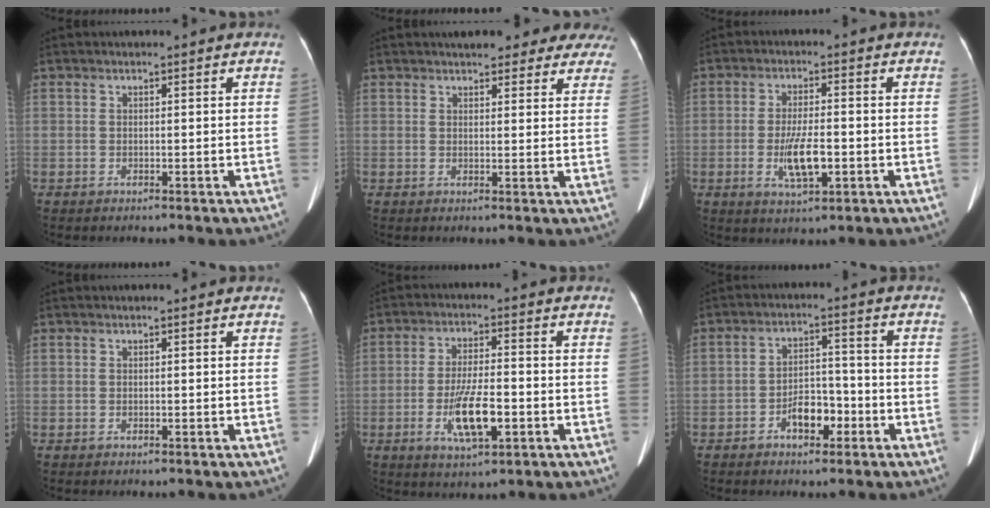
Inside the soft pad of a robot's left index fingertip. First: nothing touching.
{"total": 13.9, "force": [12.3, 4.4, 4.9], "torque": [-0.023, 0.005, 0.126]}
{"total": 6.3, "force": [-1.9, 1.6, 5.8], "torque": [-0.114, -0.008, -0.029]}
{"total": 0.0}
{"total": 8.4, "force": [-2.9, 2.1, 7.6], "torque": [-0.147, -0.007, -0.048]}
{"total": 5.5, "force": [-3.0, 2.8, 3.6], "torque": [-0.065, 0.013, -0.050]}